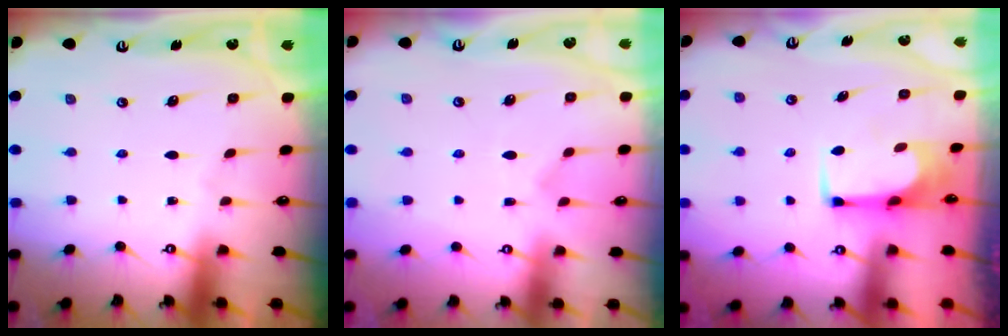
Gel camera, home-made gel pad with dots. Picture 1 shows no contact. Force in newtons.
{"total": 2.7, "press": 2.4, "slide": 1.2}
{"total": 5.3, "press": 5.3, "slide": 0.5}